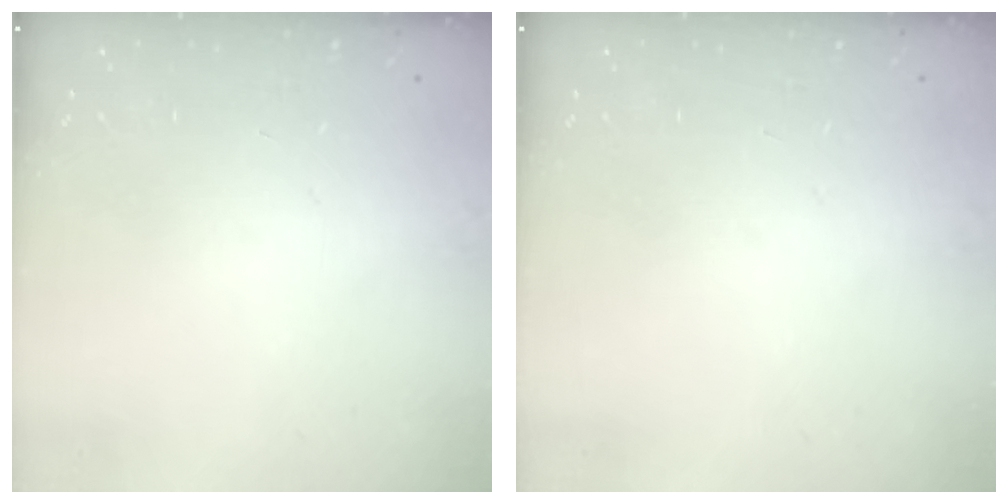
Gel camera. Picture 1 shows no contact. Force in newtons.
{"total": 0.0}